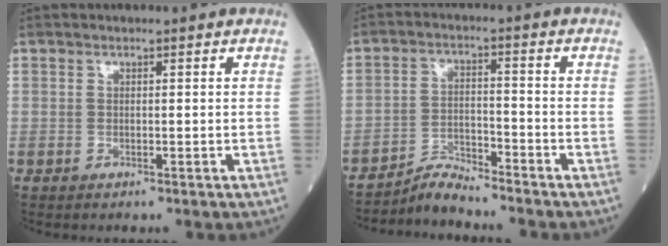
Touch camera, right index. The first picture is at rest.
{"total": 4.4, "force": [-4.4, -0.3, -0.2], "torque": [-0.001, -0.010, -0.078]}